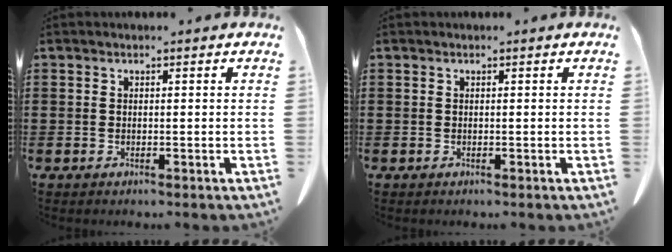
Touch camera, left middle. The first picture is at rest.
{"total": 0.0}